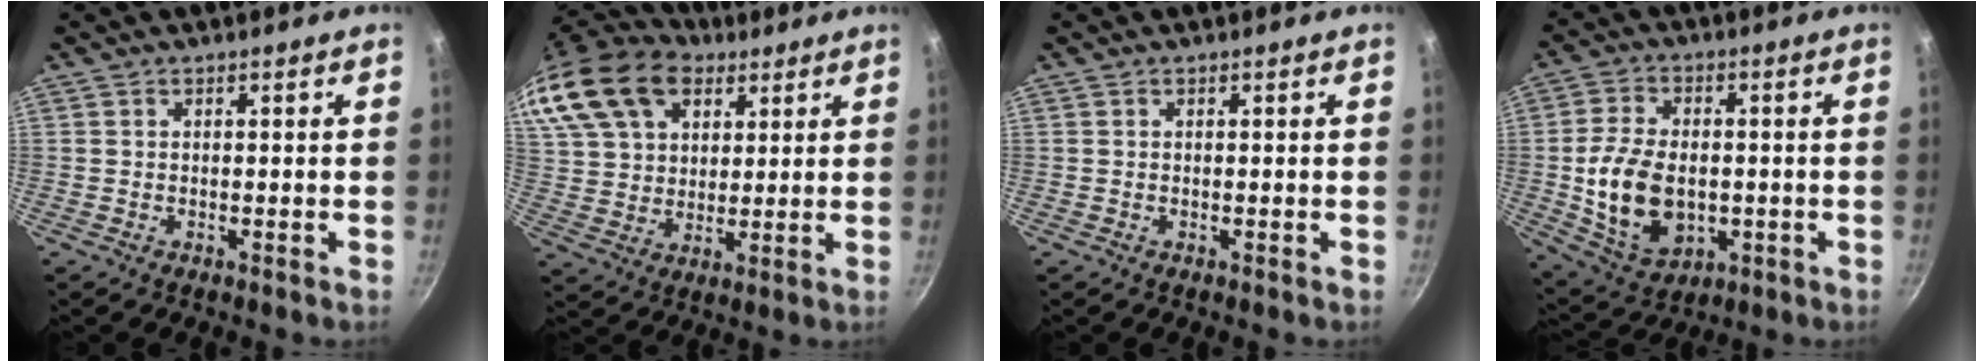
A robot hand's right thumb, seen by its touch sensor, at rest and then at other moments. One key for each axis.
{"total": 23.5, "fx": 12.5, "fy": 15.4, "fz": 12.6, "tx": -0.265, "ty": 0.014, "tz": 0.231}
{"total": 0.0}
{"total": 14.4, "fx": -1.4, "fy": 9.6, "fz": 10.7, "tx": -0.185, "ty": 0.000, "tz": -0.013}